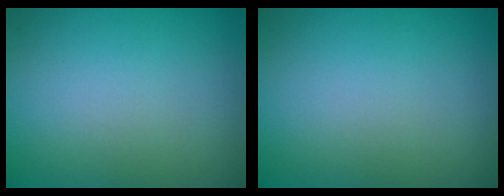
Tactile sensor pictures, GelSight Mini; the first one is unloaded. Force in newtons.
{"total": 0.0}